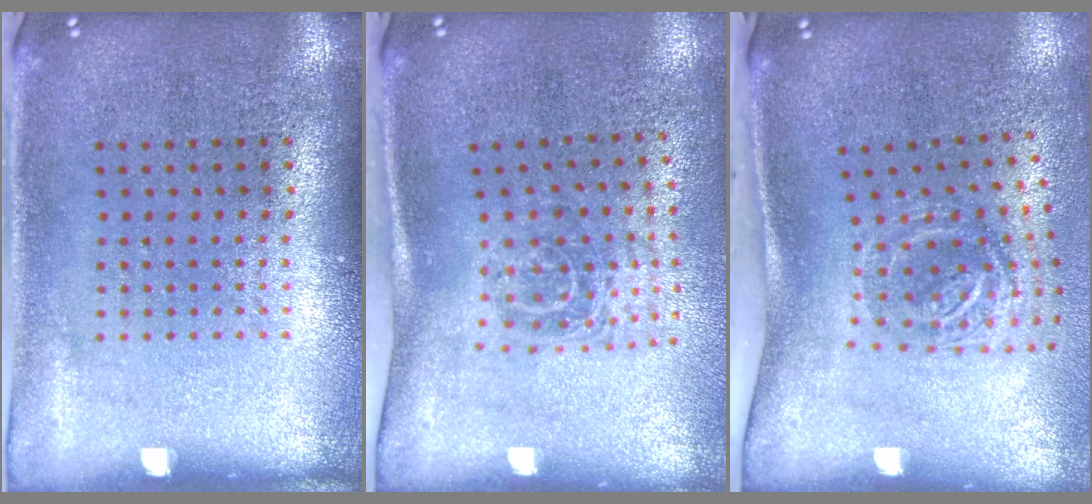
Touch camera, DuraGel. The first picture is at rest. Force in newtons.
{"total": 1.7, "press": 1.1, "slide": 1.3}
{"total": 2.0, "press": 1.2, "slide": 1.5}